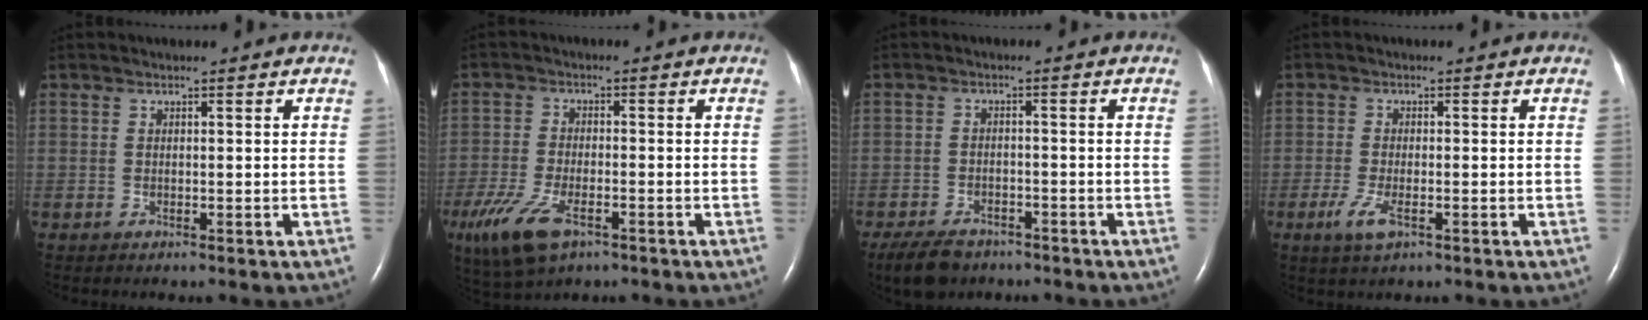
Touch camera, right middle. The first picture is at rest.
{"total": 9.6, "force": [-5.4, 3.9, 7.0], "torque": [-0.147, -0.020, -0.095]}
{"total": 6.3, "force": [-4.9, 3.1, 2.5], "torque": [-0.051, -0.006, -0.080]}
{"total": 3.5, "force": [-1.6, 1.0, 3.0], "torque": [-0.072, -0.008, -0.030]}